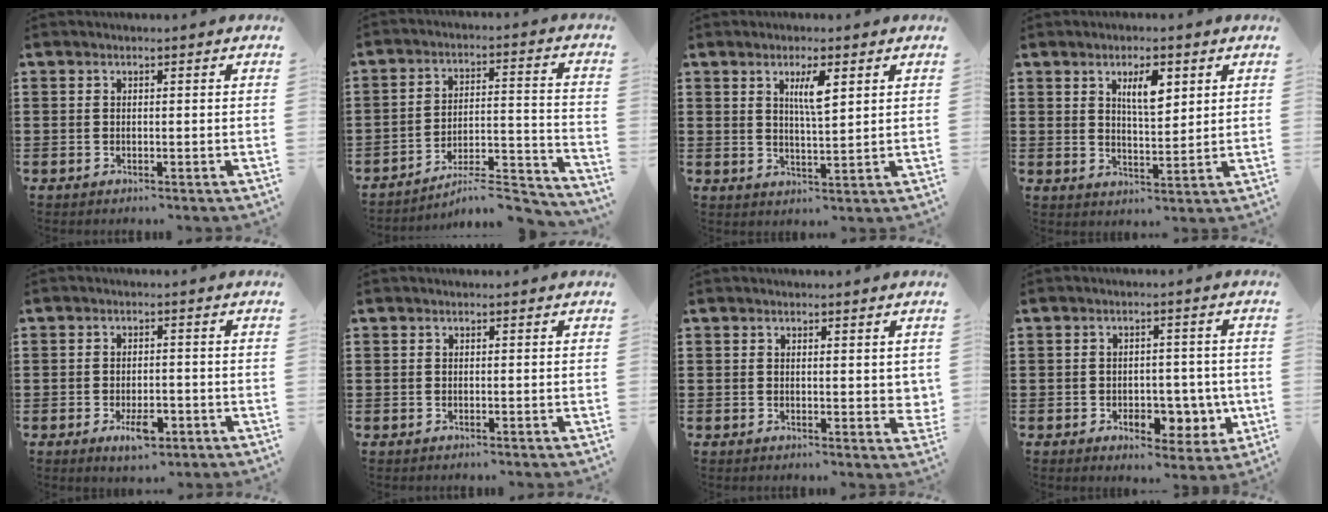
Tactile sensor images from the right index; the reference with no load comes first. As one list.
[{"total": 6.7, "force": [-6.2, 0.6, 2.6], "torque": [-0.035, -0.001, -0.120]}, {"total": 4.2, "force": [1.9, 0.9, 3.7], "torque": [-0.070, 0.003, 0.028]}, {"total": 5.0, "force": [2.3, 1.6, 4.1], "torque": [-0.071, 0.001, 0.034]}, {"total": 4.6, "force": [-2.1, 1.9, 3.6], "torque": [-0.063, 0.003, -0.035]}, {"total": 0.0}, {"total": 2.0, "force": [0.7, 0.7, 1.7], "torque": [-0.017, -0.001, 0.009]}, {"total": 5.1, "force": [-1.4, 3.7, 3.2], "torque": [-0.045, 0.005, -0.026]}]